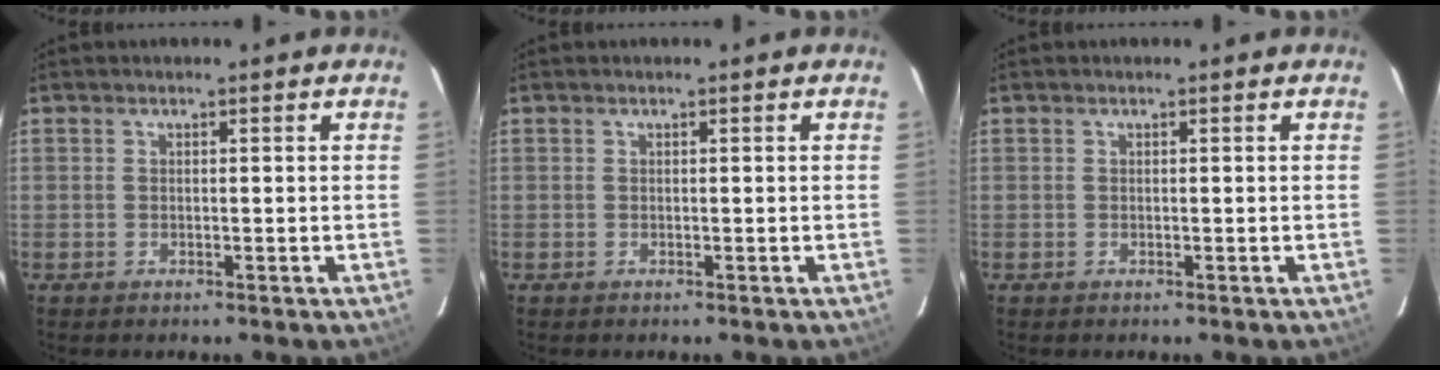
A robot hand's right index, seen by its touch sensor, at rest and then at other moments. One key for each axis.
{"total": 0.0}
{"total": 0.0}